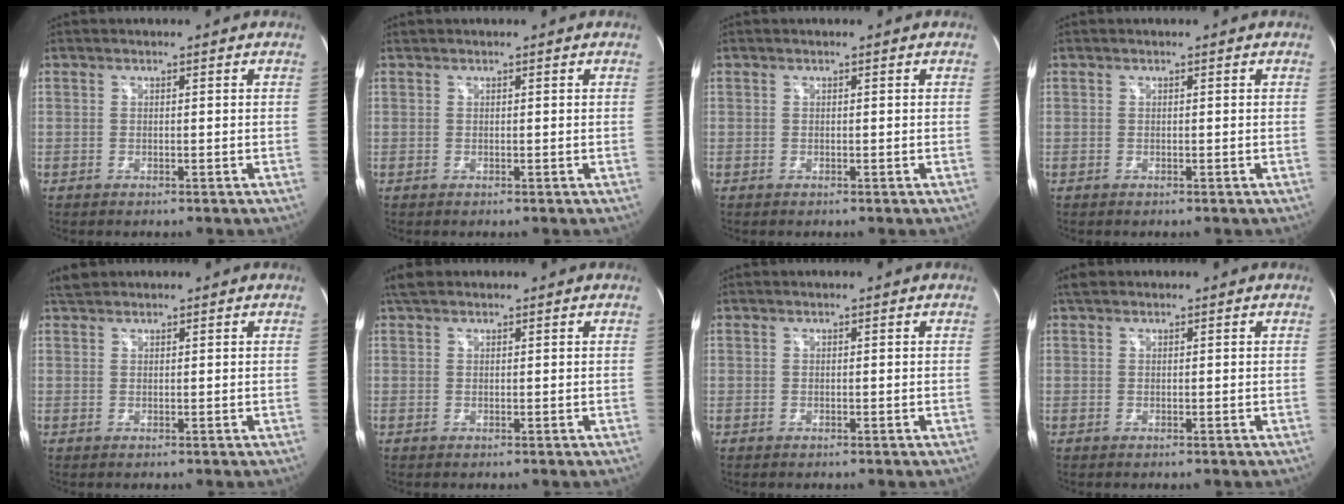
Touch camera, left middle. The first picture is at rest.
{"total": 0.0}
{"total": 0.0}
{"total": 0.0}
{"total": 1.7, "force": [1.6, 0.5, 0.2], "torque": [-0.011, 0.015, 0.032]}
{"total": 2.3, "force": [1.9, 1.0, 0.9], "torque": [-0.019, 0.020, 0.032]}
{"total": 0.0}
{"total": 1.3, "force": [1.0, 0.6, 0.4], "torque": [-0.013, 0.018, 0.019]}